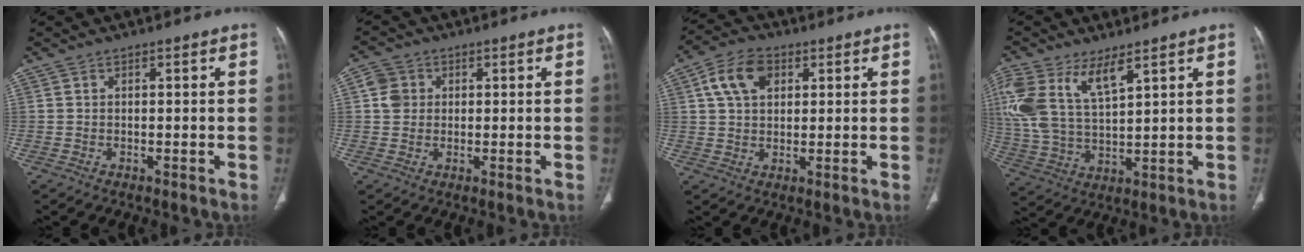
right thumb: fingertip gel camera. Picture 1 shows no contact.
{"total": 4.2, "force": [0.9, 3.8, 1.6], "torque": [-0.017, 0.005, 0.013]}
{"total": 8.4, "force": [3.0, 5.6, 5.5], "torque": [-0.091, 0.005, 0.048]}
{"total": 14.7, "force": [7.5, 6.5, 10.8], "torque": [-0.244, -0.017, 0.159]}